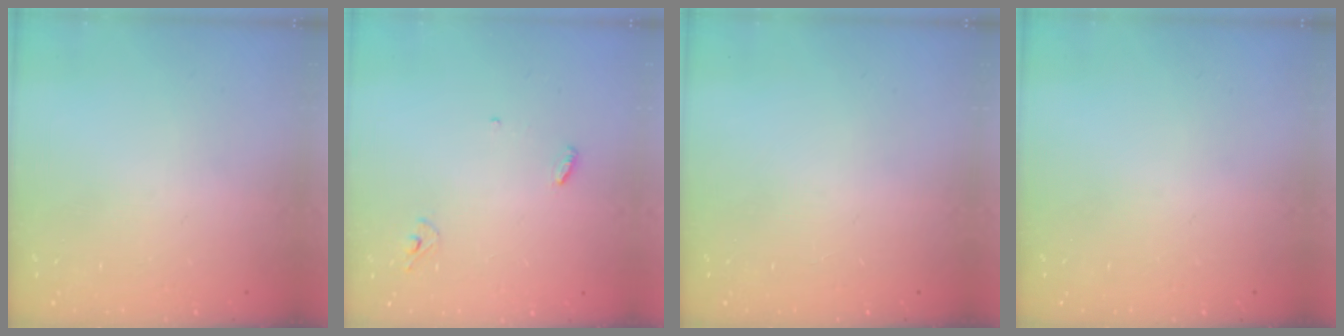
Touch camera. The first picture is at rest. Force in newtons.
{"total": 3.7, "press": 3.6, "slide": 0.3}
{"total": 0.0}
{"total": 0.0}